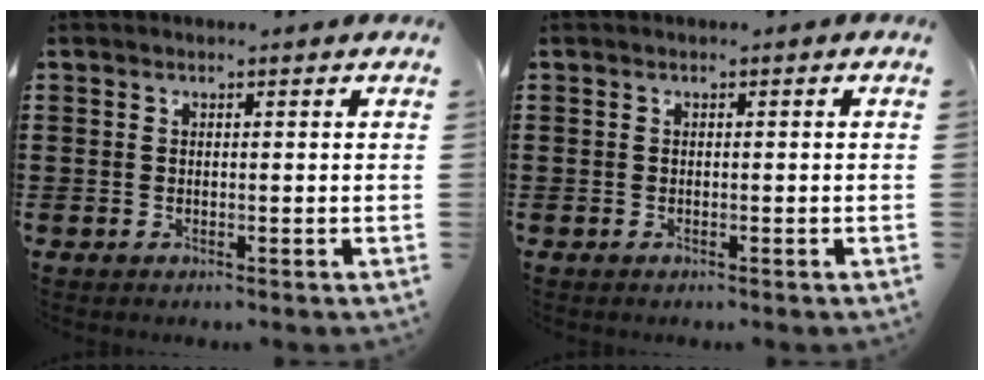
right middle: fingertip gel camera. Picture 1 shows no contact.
{"total": 0.0}